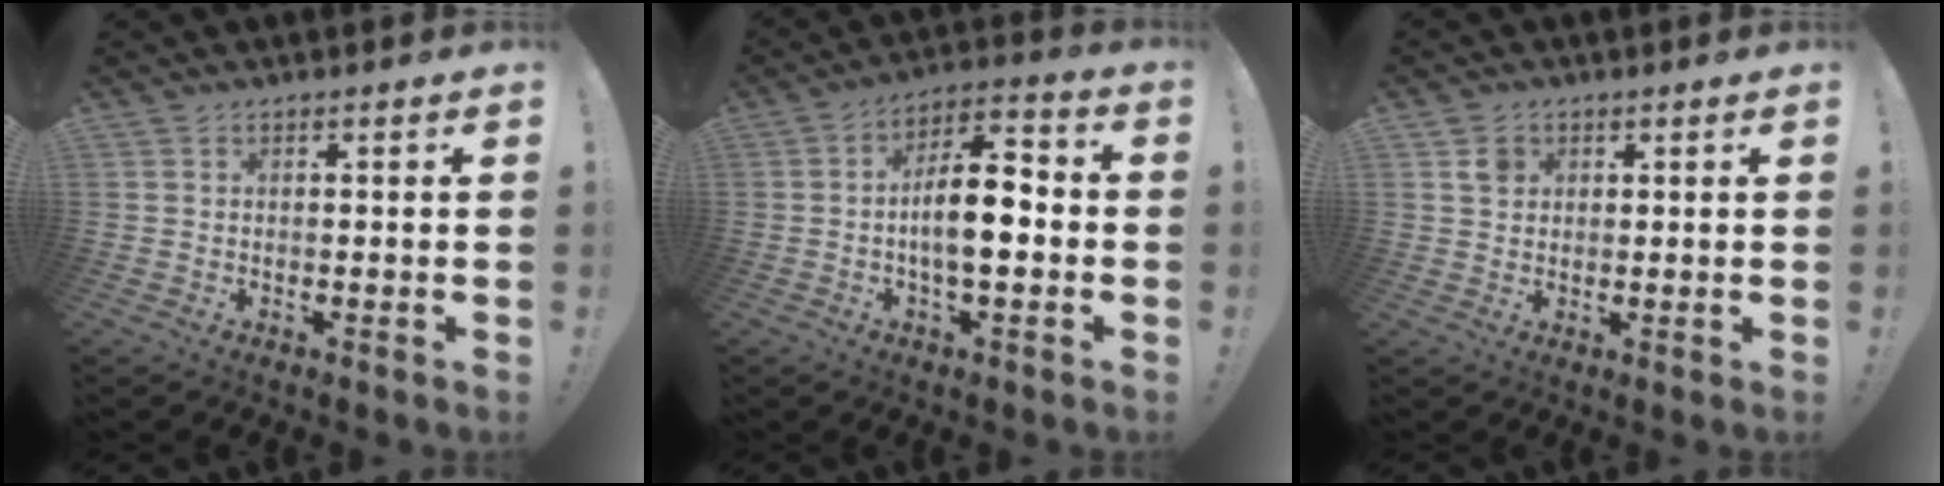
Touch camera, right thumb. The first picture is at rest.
{"total": 12.0, "force": [-1.9, 5.1, 10.7], "torque": [-0.177, 0.012, -0.037]}
{"total": 3.5, "force": [1.5, 2.9, 1.2], "torque": [-0.011, -0.002, 0.026]}